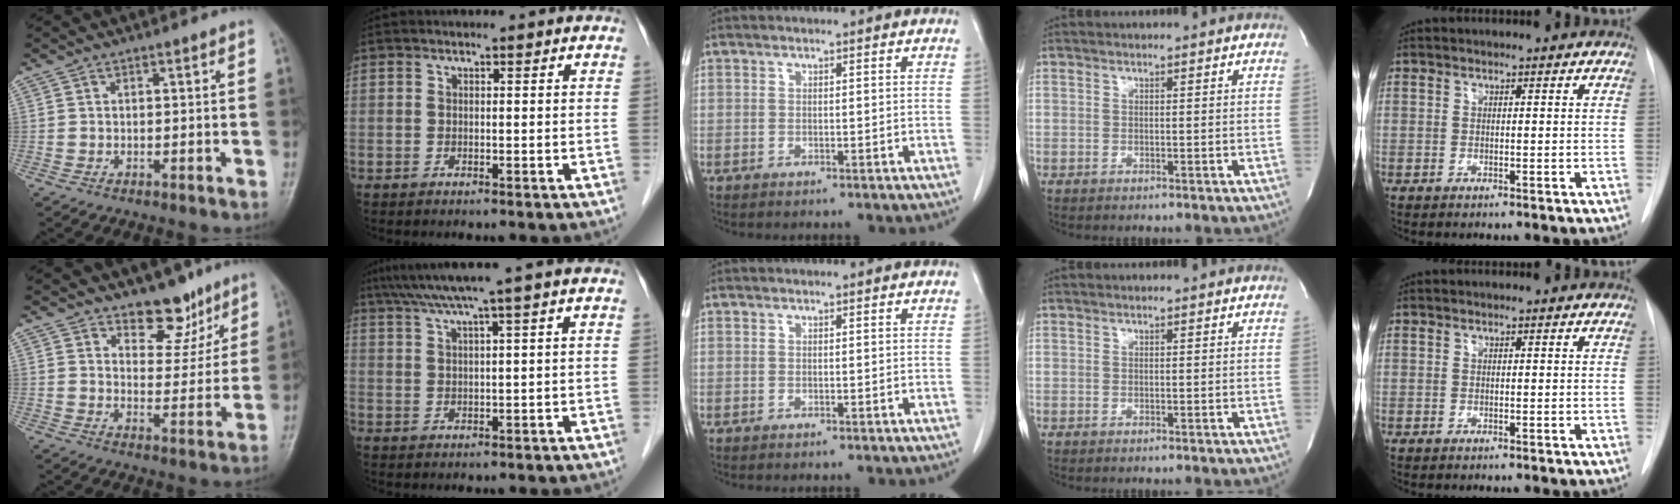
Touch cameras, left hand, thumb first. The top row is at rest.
{"thumb": {"total": 8.7, "force": [6.5, 4.6, 3.5], "torque": [-0.009, -0.046, 0.102]}, "index": {"total": 6.1, "force": [4.2, -1.6, 4.1], "torque": [-0.070, 0.021, 0.076]}}